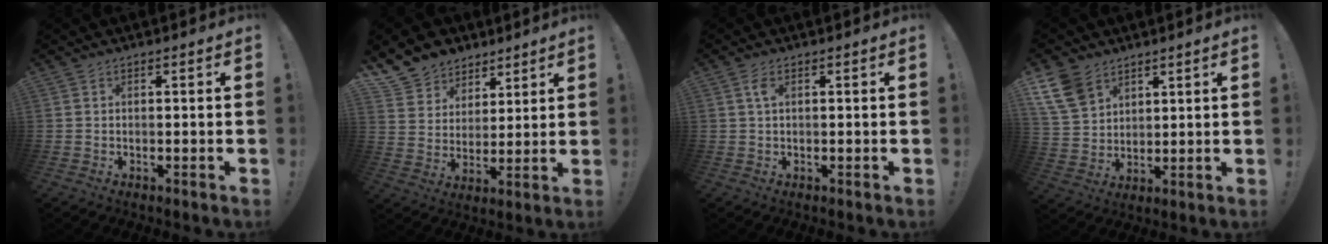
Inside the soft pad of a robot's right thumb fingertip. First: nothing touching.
{"total": 10.1, "force": [6.8, 7.3, 1.4], "torque": [-0.026, -0.053, 0.137]}
{"total": 2.3, "force": [0.7, 0.9, 2.0], "torque": [-0.037, 0.002, 0.009]}
{"total": 11.4, "force": [7.1, 7.6, 4.7], "torque": [-0.090, -0.036, 0.143]}